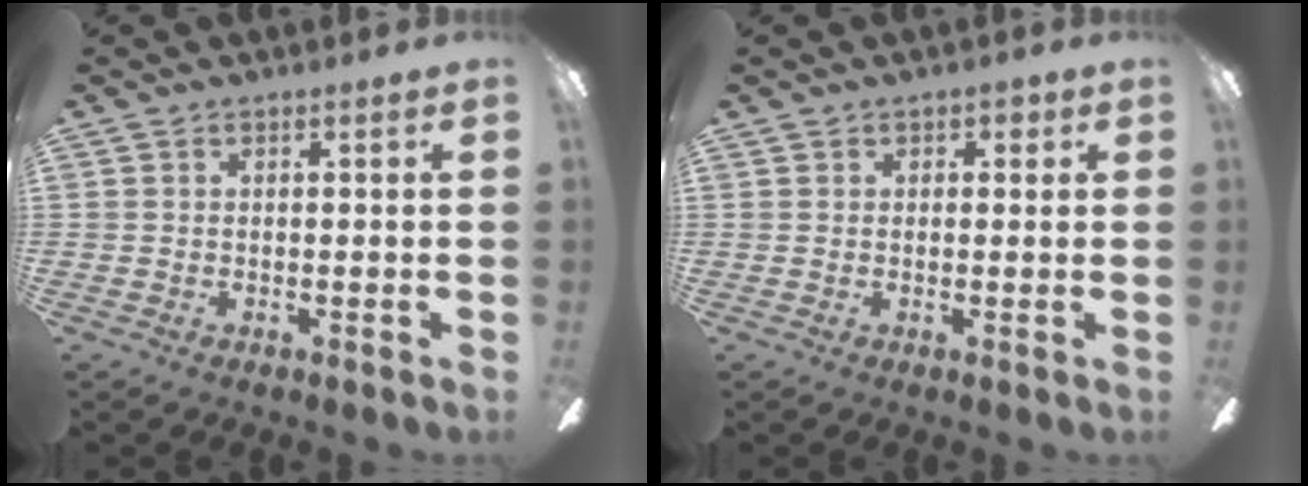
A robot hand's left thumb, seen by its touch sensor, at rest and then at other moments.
{"total": 1.7, "force": [0.4, 1.4, 0.8], "torque": [0.002, 0.001, 0.002]}